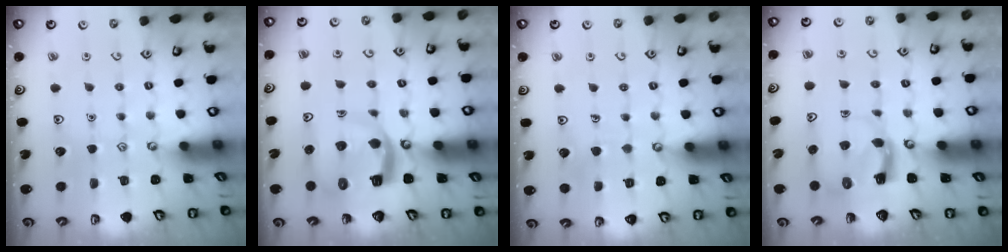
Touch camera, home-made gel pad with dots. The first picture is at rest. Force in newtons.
{"total": 9.4, "press": 9.3, "slide": 1.3}
{"total": 3.2, "press": 3.2, "slide": 0.2}
{"total": 3.9, "press": 3.9, "slide": 0.7}